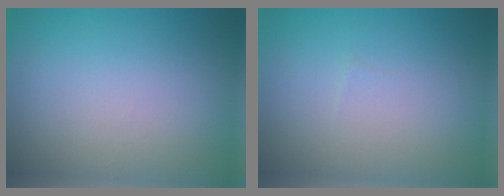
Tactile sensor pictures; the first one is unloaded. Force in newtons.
{"total": 0.0}